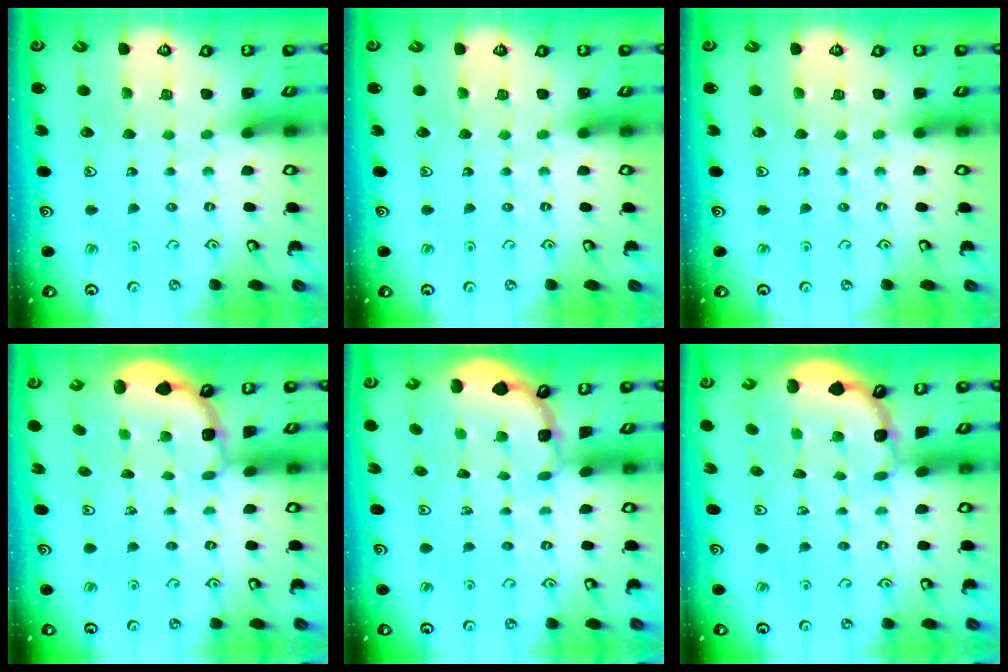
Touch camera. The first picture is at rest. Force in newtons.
{"total": 0.0}
{"total": 0.0}
{"total": 1.8, "press": 1.4, "slide": 1.1}
{"total": 1.1, "press": 1.1, "slide": 0.3}
{"total": 1.2, "press": 1.2, "slide": 0.3}